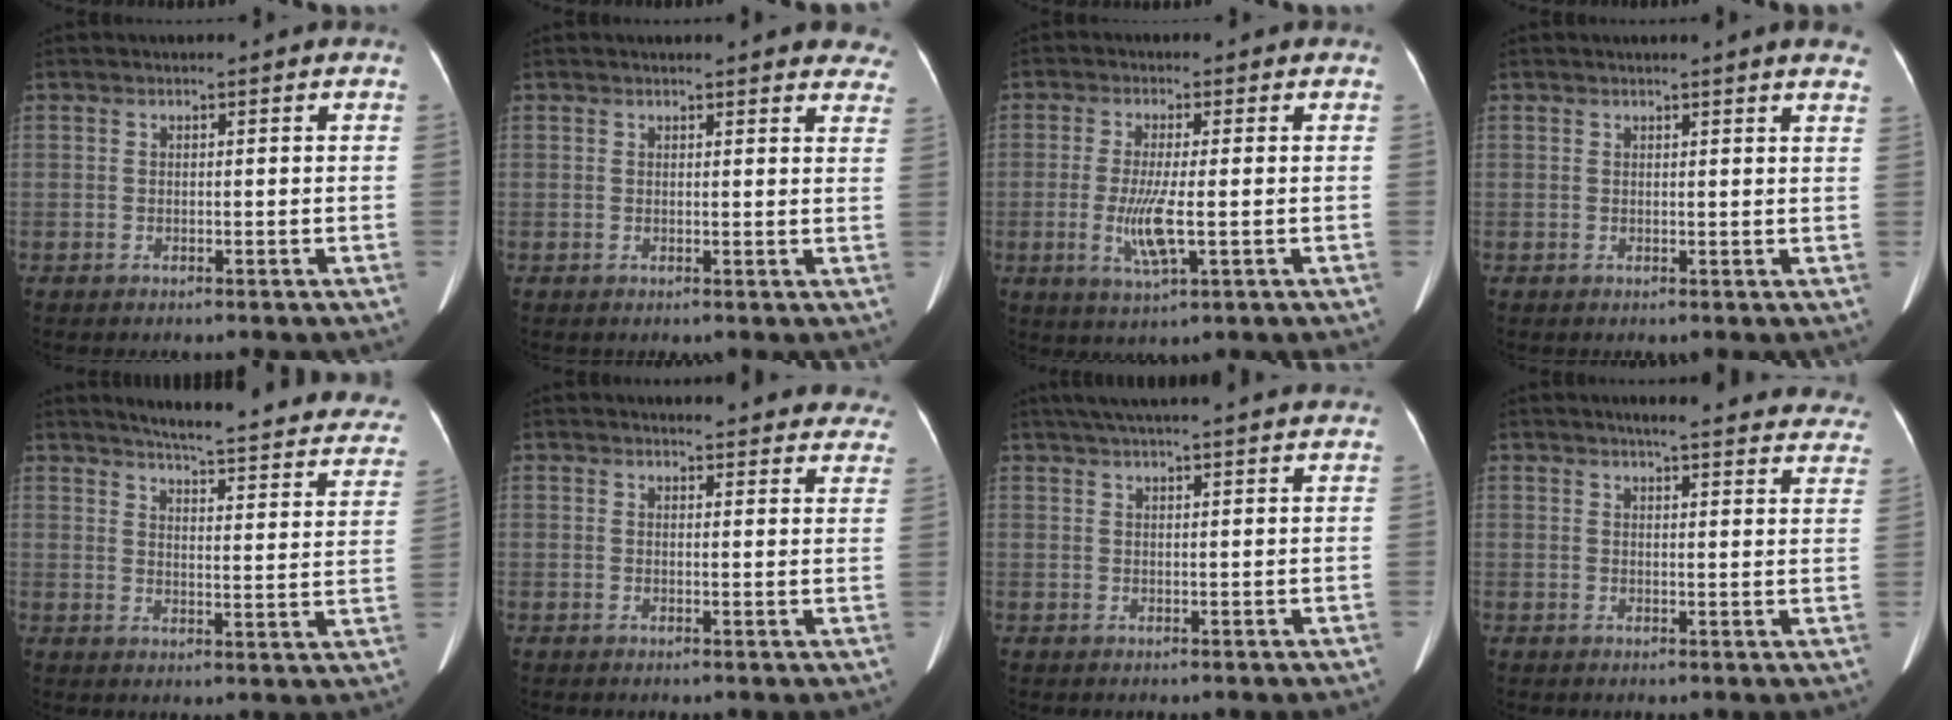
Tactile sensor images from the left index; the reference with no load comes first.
{"total": 14.0, "force": [12.8, 3.1, 4.6], "torque": [-0.024, -0.006, 0.124]}
{"total": 5.8, "force": [-1.0, 0.7, 5.7], "torque": [-0.123, -0.015, -0.018]}
{"total": 6.3, "force": [5.5, 0.0, 3.1], "torque": [-0.033, -0.001, 0.042]}
{"total": 23.8, "force": [20.7, 3.4, 11.3], "torque": [-0.135, -0.050, 0.229]}
{"total": 15.8, "force": [15.0, 3.3, 3.9], "torque": [-0.017, -0.033, 0.147]}
{"total": 17.0, "force": [15.1, 0.6, 7.9], "torque": [-0.127, 0.039, 0.197]}
{"total": 21.1, "force": [19.4, 3.3, 7.7], "torque": [-0.082, -0.037, 0.210]}